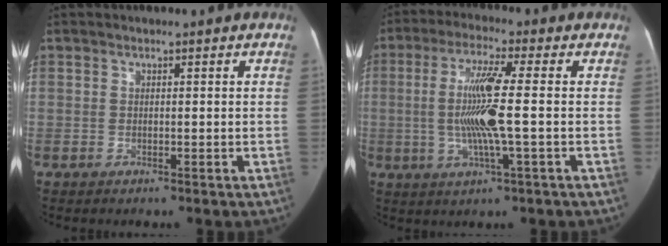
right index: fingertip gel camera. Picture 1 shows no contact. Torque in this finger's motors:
{"motor_torque": [0.62, 0.17, 0.31, 0.14]}